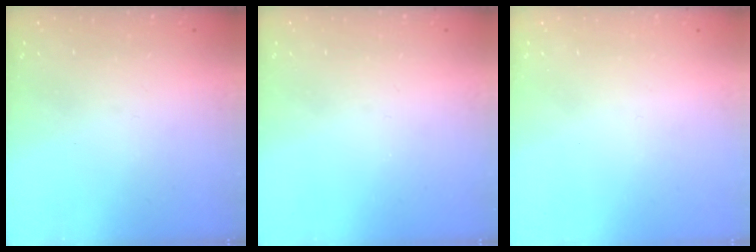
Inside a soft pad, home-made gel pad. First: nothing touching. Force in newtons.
{"total": 0.0}
{"total": 1.6, "press": 1.6, "slide": 0.1}